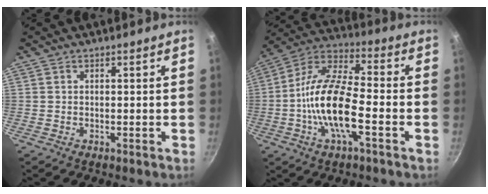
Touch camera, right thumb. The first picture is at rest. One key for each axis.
{"total": 16.4, "fx": -3.9, "fy": 6.0, "fz": 14.8, "tx": -0.279, "ty": 0.037, "tz": -0.092}